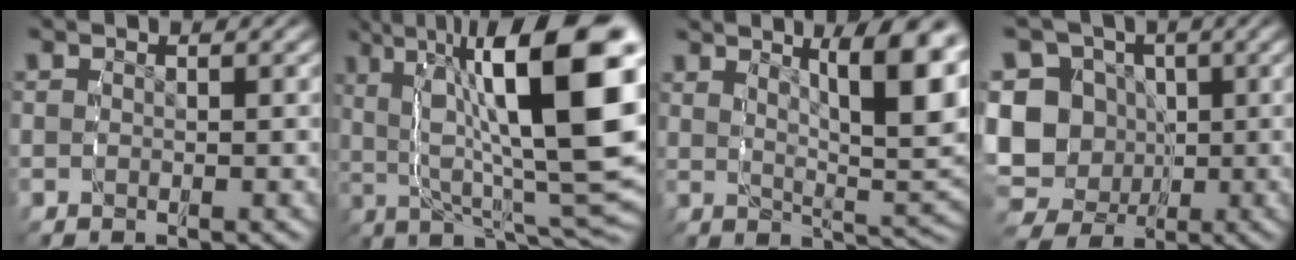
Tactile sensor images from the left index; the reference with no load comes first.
{"total": 15.6, "force": [1.9, 5.9, 14.4], "torque": [-0.188, 0.002, 0.041]}
{"total": 9.5, "force": [3.7, 2.5, 8.4], "torque": [-0.095, 0.000, 0.066]}
{"total": 17.3, "force": [-1.6, 15.8, 6.8], "torque": [-0.173, -0.054, -0.025]}